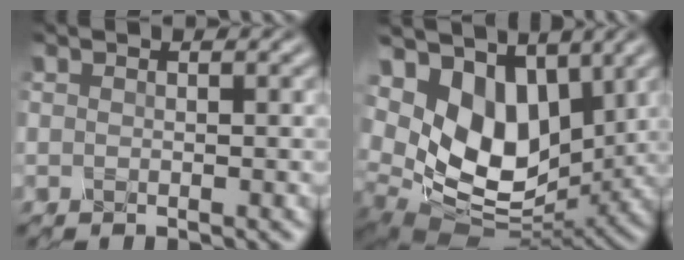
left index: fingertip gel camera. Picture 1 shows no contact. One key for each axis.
{"total": 9.9, "fx": 3.2, "fy": 6.4, "fz": 6.9, "tx": -0.148, "ty": -0.007, "tz": 0.058}